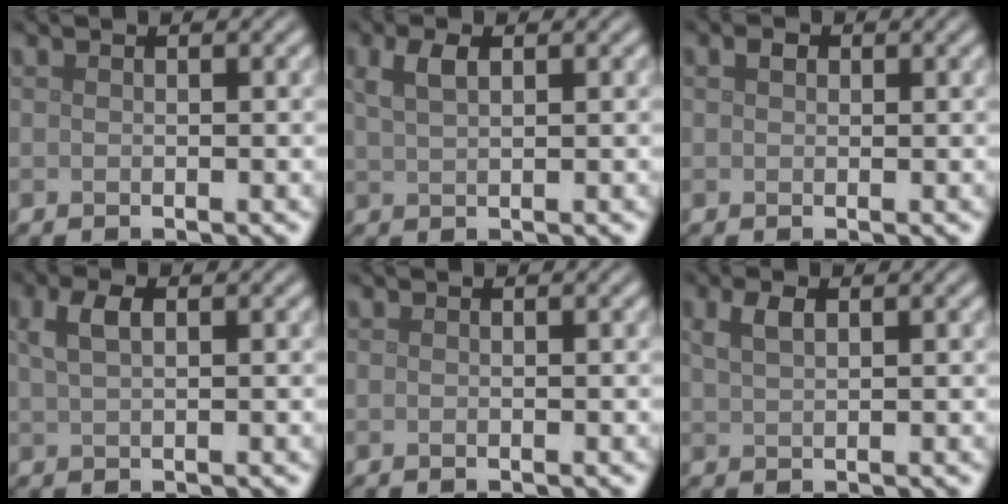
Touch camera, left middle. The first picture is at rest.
{"total": 2.3, "force": [1.1, 0.9, 1.7], "torque": [-0.039, 0.005, 0.023]}
{"total": 0.9, "force": [0.4, 0.7, 0.5], "torque": [-0.011, 0.001, 0.005]}
{"total": 2.5, "force": [1.1, 1.1, 2.0], "torque": [-0.044, 0.006, 0.021]}
{"total": 0.0}
{"total": 1.9, "force": [1.0, 0.8, 1.4], "torque": [-0.032, 0.005, 0.022]}